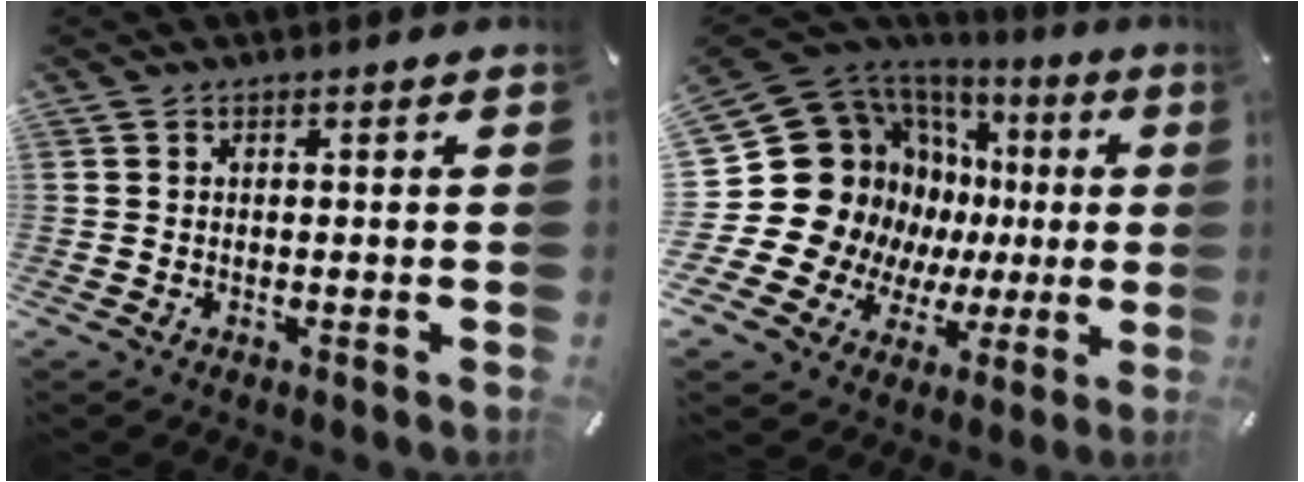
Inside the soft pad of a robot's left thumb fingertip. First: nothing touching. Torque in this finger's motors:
{"motor_torque": [1.62, 3.39, 0.88, 0.79, 0.03]}